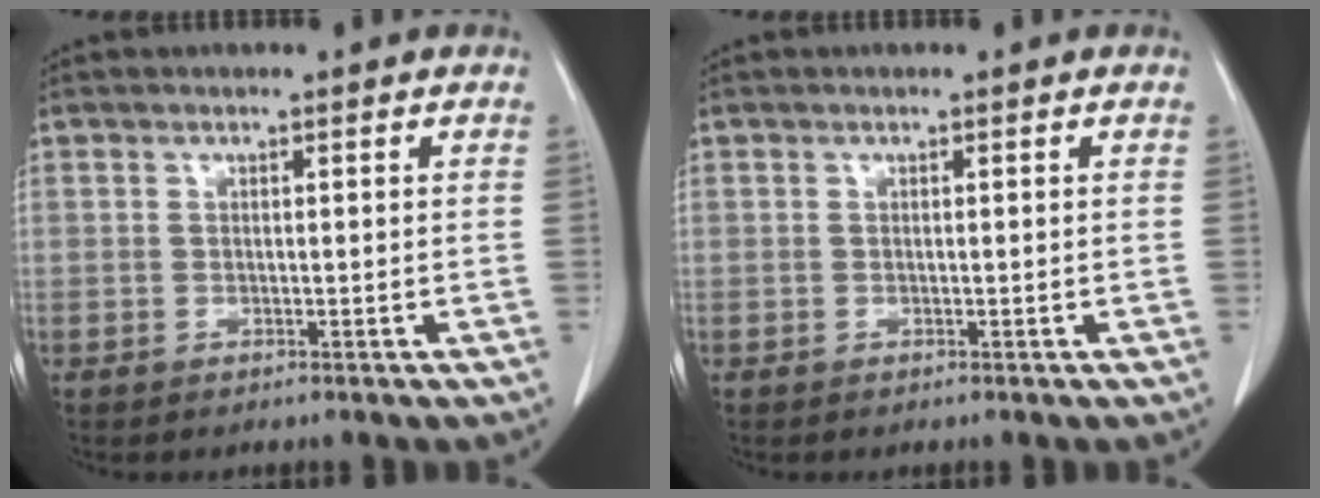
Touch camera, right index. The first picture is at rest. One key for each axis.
{"total": 0.0}